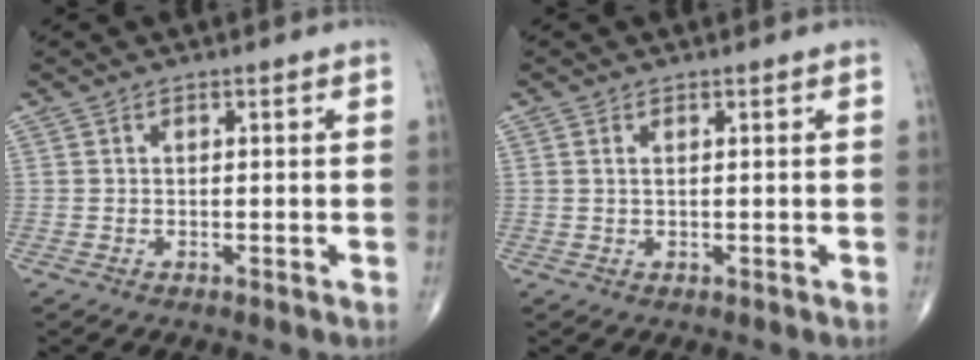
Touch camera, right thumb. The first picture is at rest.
{"total": 0.7, "force": [0.2, 0.2, 0.7], "torque": [-0.015, 0.004, 0.006]}